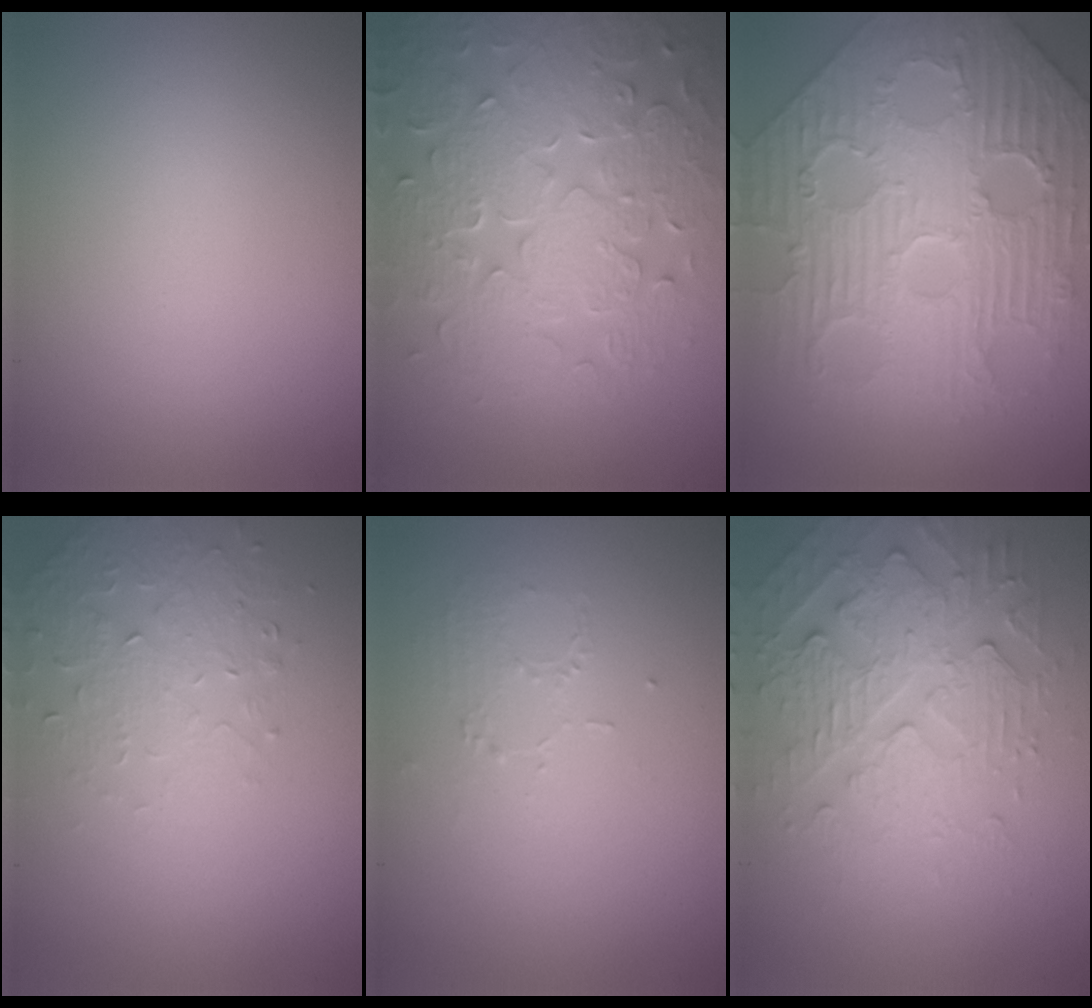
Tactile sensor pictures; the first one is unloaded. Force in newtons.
{"total": 8.7, "press": 6.3, "slide": 6.0}
{"total": 11.8, "press": 8.1, "slide": 8.5}
{"total": 1.9, "press": 1.5, "slide": 1.1}
{"total": 1.0, "press": 0.5, "slide": 0.9}
{"total": 5.0, "press": 4.3, "slide": 2.6}